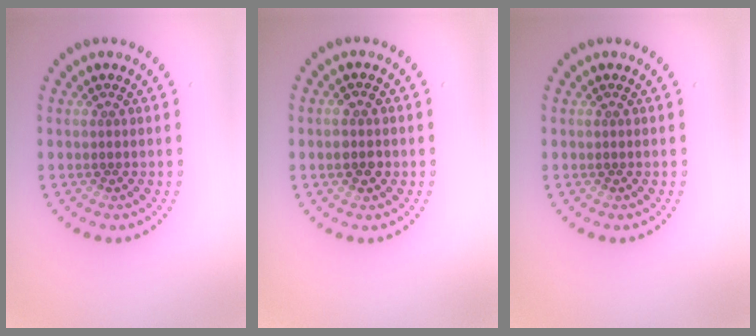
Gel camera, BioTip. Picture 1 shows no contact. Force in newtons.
{"total": 1.8, "press": 1.8, "slide": 0.2}
{"total": 0.0}